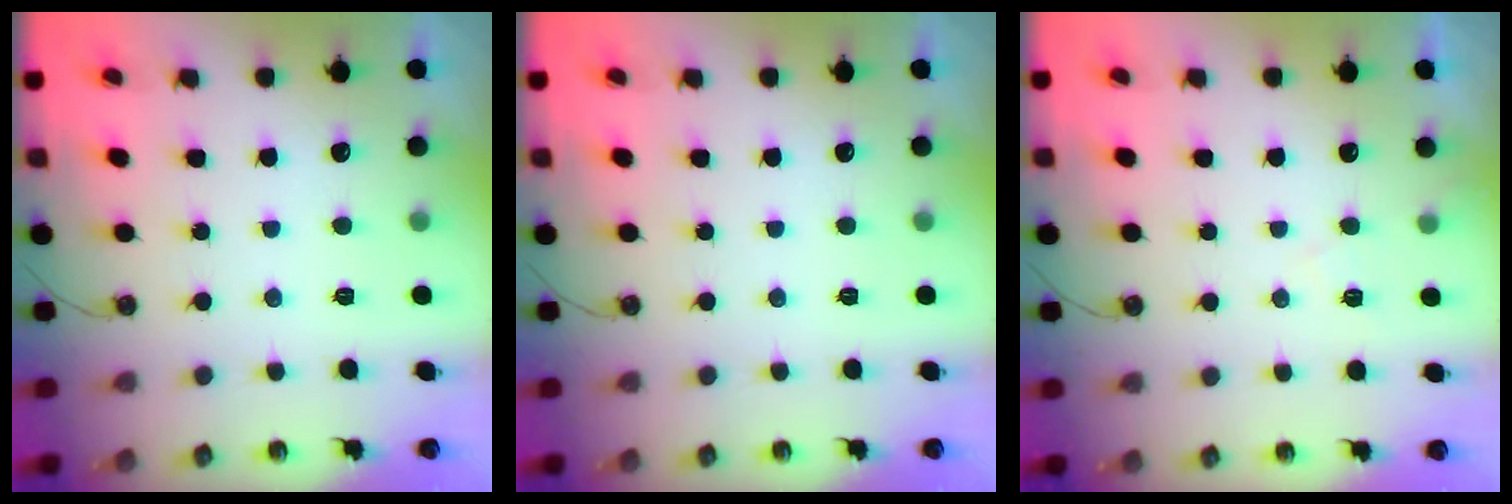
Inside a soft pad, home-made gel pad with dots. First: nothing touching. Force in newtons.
{"total": 0.0}
{"total": 4.4, "press": 4.3, "slide": 0.7}